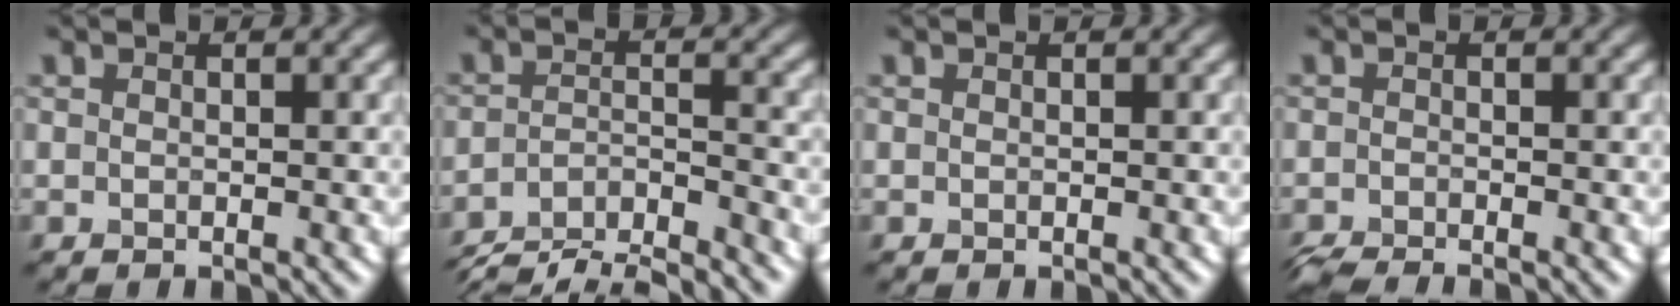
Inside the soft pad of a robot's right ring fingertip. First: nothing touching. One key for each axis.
{"total": 7.8, "fx": -7.1, "fy": 1.5, "fz": 2.7, "tx": -0.044, "ty": -0.011, "tz": -0.120}
{"total": 0.0}
{"total": 2.7, "fx": -2.5, "fy": 0.2, "fz": 1.0, "tx": -0.019, "ty": -0.011, "tz": -0.050}